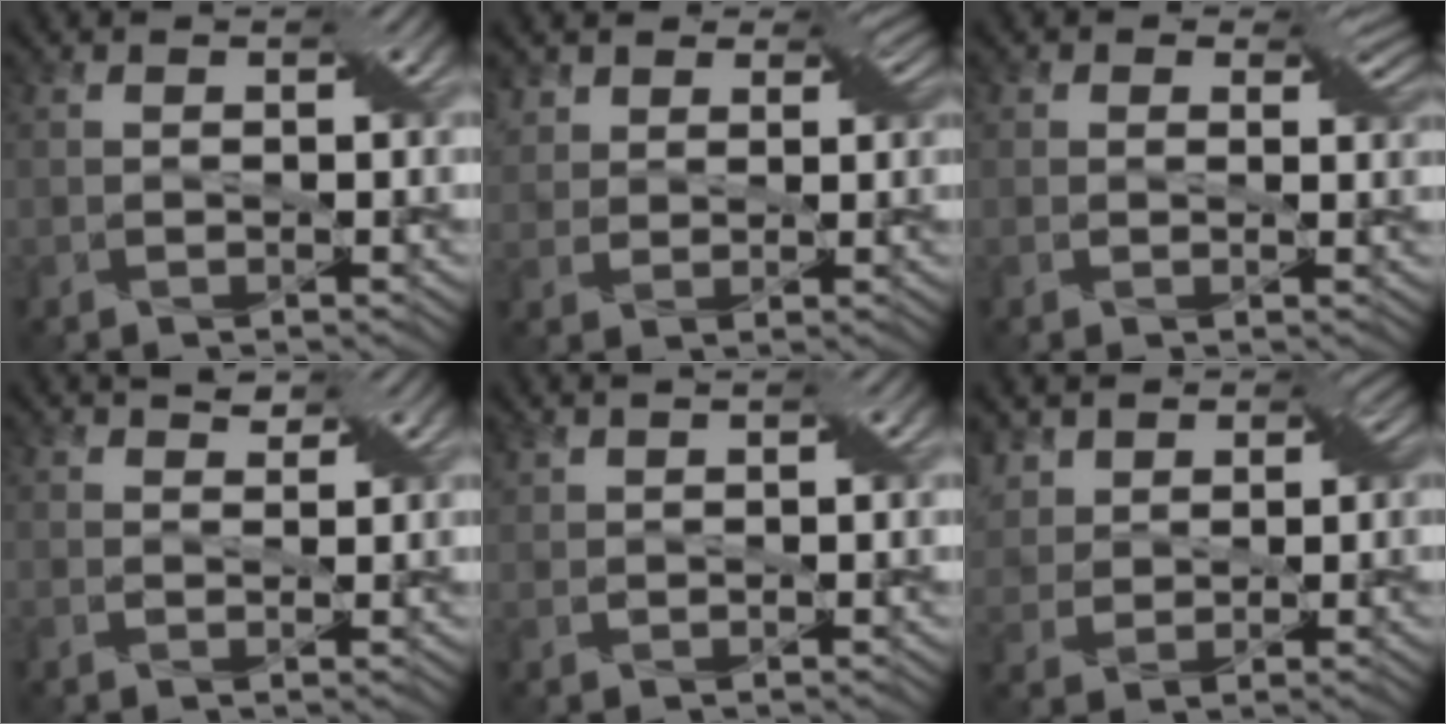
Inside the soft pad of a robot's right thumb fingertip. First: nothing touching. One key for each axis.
{"total": 5.9, "fx": 3.5, "fy": 4.0, "fz": 2.6, "tx": -0.075, "ty": 0.013, "tz": 0.060}
{"total": 3.7, "fx": 1.7, "fy": 2.7, "fz": 2.0, "tx": -0.033, "ty": -0.002, "tz": 0.019}
{"total": 1.9, "fx": 1.5, "fy": 0.8, "fz": 0.9, "tx": -0.022, "ty": 0.001, "tz": 0.025}
{"total": 1.6, "fx": 1.4, "fy": 0.1, "fz": 0.7, "tx": -0.025, "ty": 0.009, "tz": 0.030}
{"total": 6.9, "fx": 3.3, "fy": 4.9, "fz": 3.6, "tx": -0.099, "ty": 0.015, "tz": 0.057}